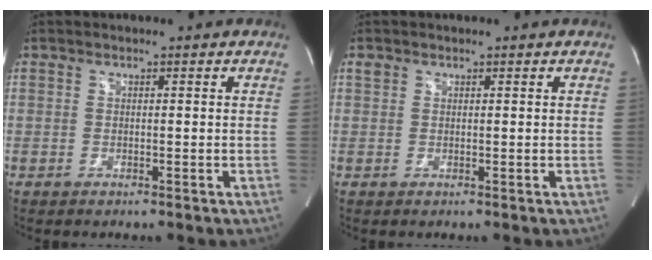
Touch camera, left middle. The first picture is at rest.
{"total": 0.9, "force": [0.6, 0.7, 0.2], "torque": [-0.002, 0.010, 0.010]}